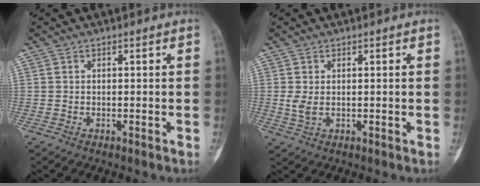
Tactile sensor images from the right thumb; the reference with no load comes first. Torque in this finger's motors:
{"motor_torque": [0.10, 0.52, 0.50, -0.20, 0.12]}